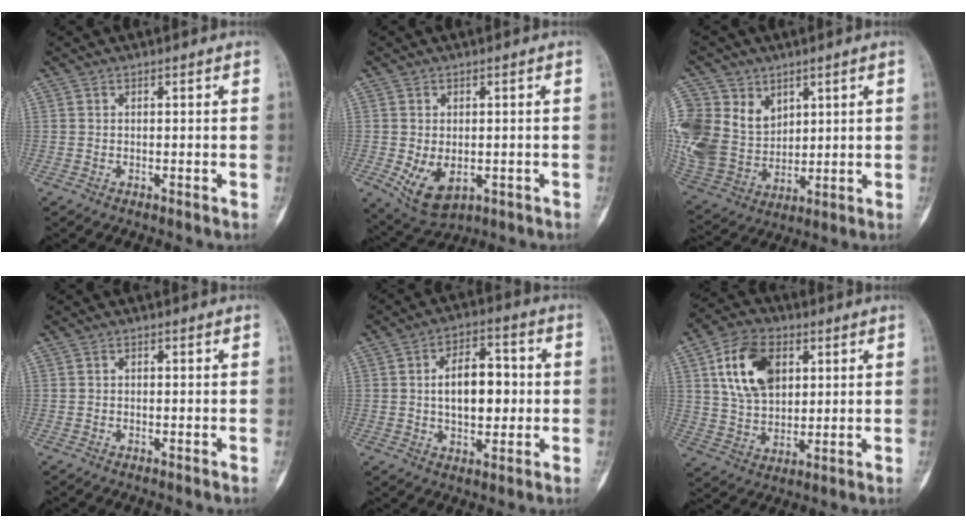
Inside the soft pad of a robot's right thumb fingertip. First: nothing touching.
{"total": 7.5, "force": [-1.7, 4.7, 5.6], "torque": [-0.086, -0.006, -0.012]}
{"total": 19.1, "force": [5.9, 15.4, 9.6], "torque": [-0.221, 0.000, 0.139]}
{"total": 0.0}
{"total": 11.7, "force": [0.6, 6.7, 9.5], "torque": [-0.124, 0.015, 0.011]}
{"total": 14.0, "force": [4.5, 9.2, 9.6], "torque": [-0.149, -0.007, 0.082]}